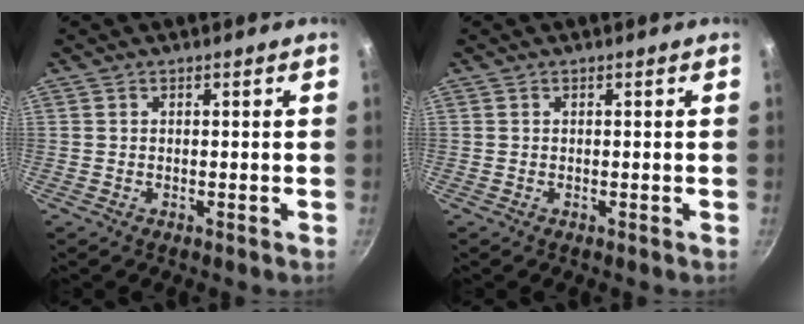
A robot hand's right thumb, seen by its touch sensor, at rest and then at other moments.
{"total": 0.0}